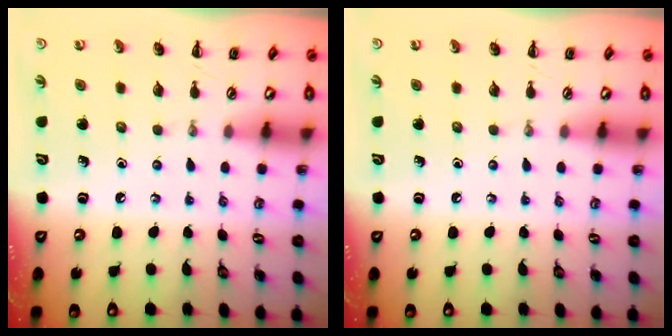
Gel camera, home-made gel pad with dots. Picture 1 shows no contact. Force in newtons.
{"total": 0.0}